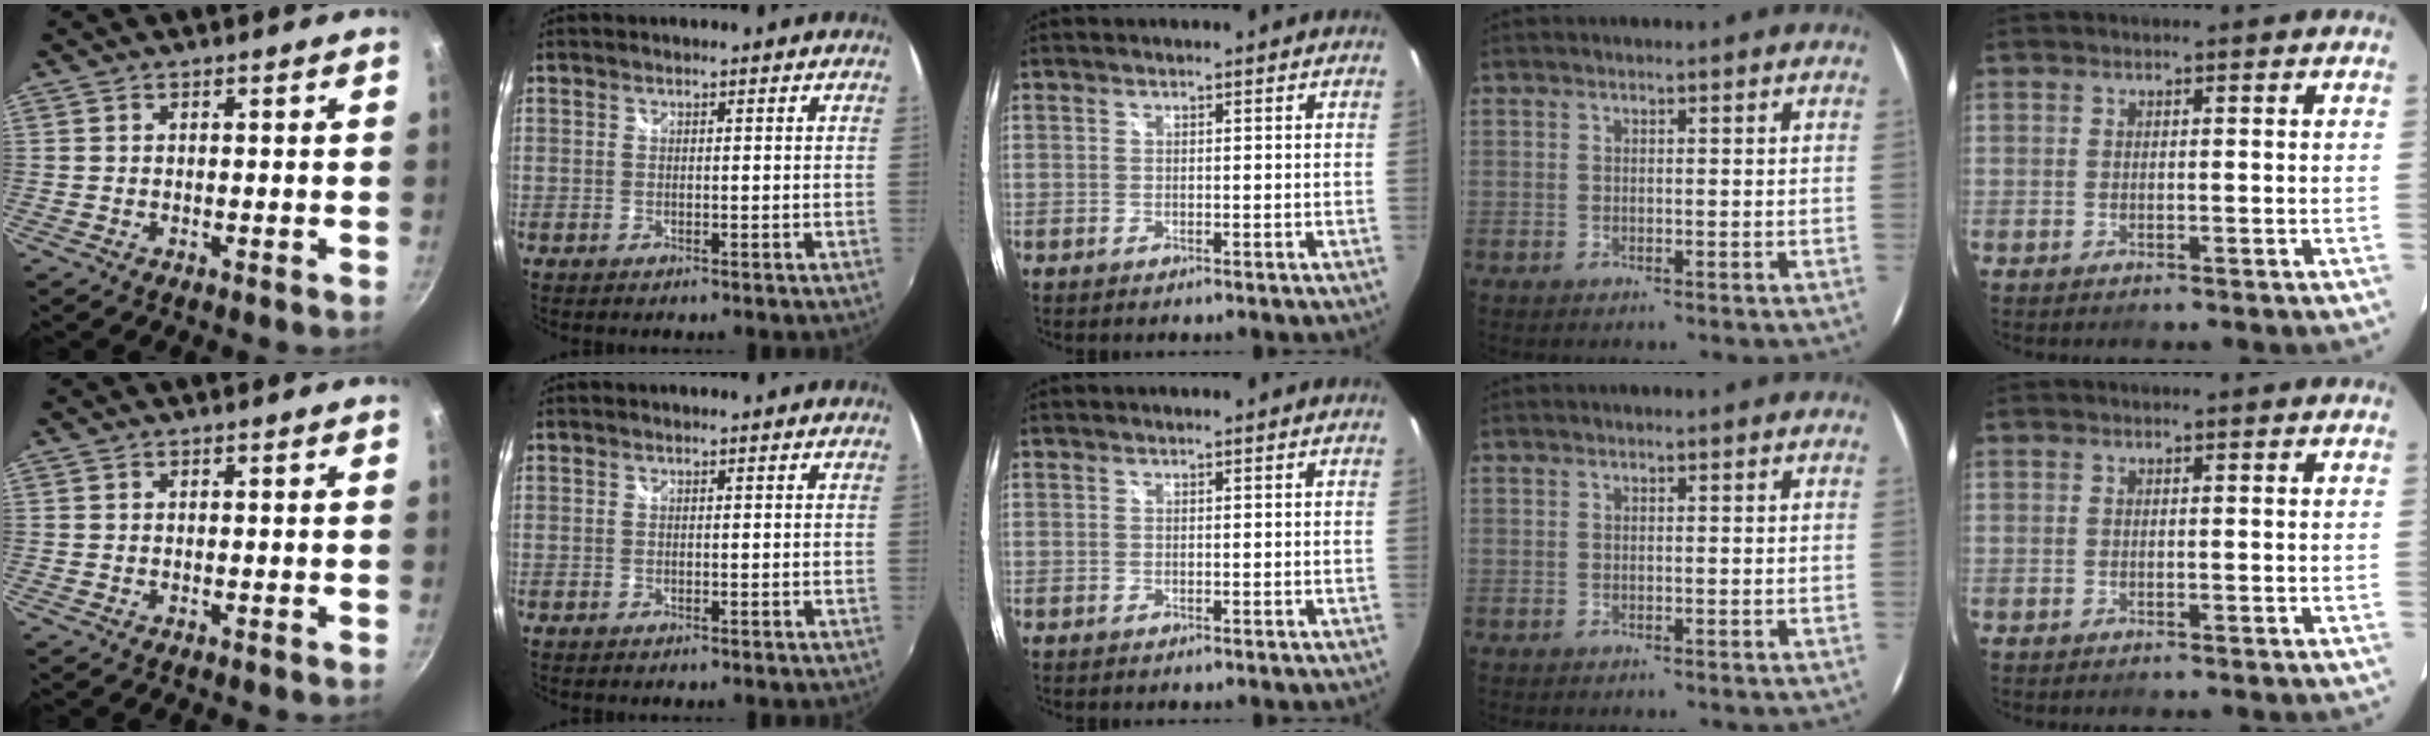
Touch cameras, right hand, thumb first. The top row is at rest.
{}